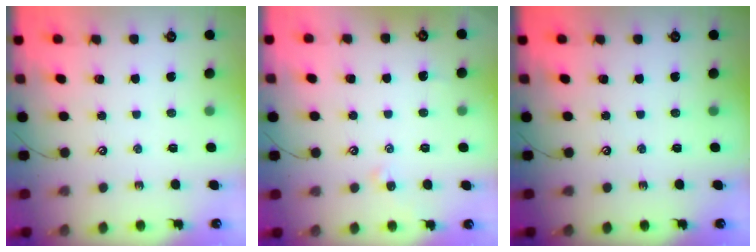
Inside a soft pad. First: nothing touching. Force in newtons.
{"total": 0.0}
{"total": 0.0}